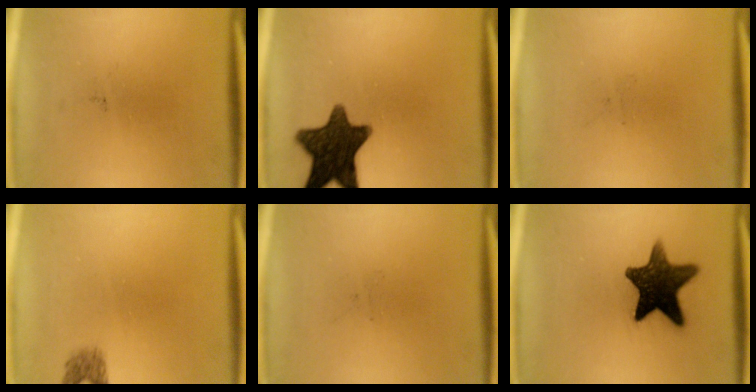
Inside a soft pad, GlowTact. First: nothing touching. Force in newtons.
{"total": 13.6}
{"total": 0.0}
{"total": 1.6}
{"total": 0.0}
{"total": 13.8}